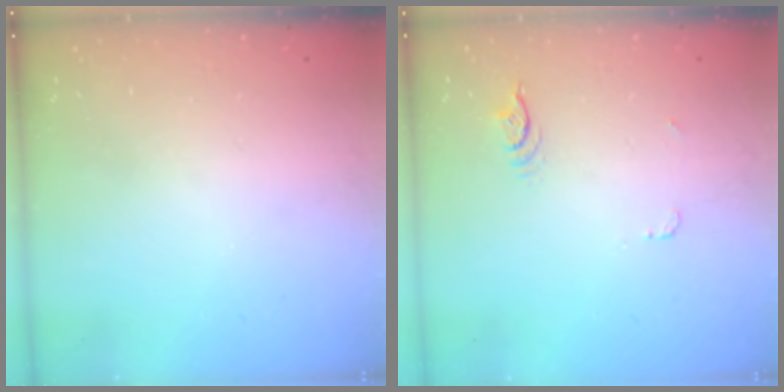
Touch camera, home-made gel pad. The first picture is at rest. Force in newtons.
{"total": 3.8, "press": 3.5, "slide": 1.6}